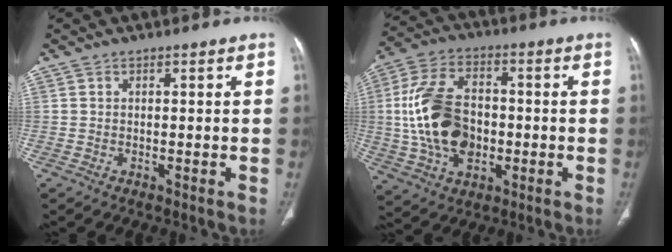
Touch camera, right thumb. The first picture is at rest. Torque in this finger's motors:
{"motor_torque": [1.85, 2.39, 1.79, -0.02, 0.38]}